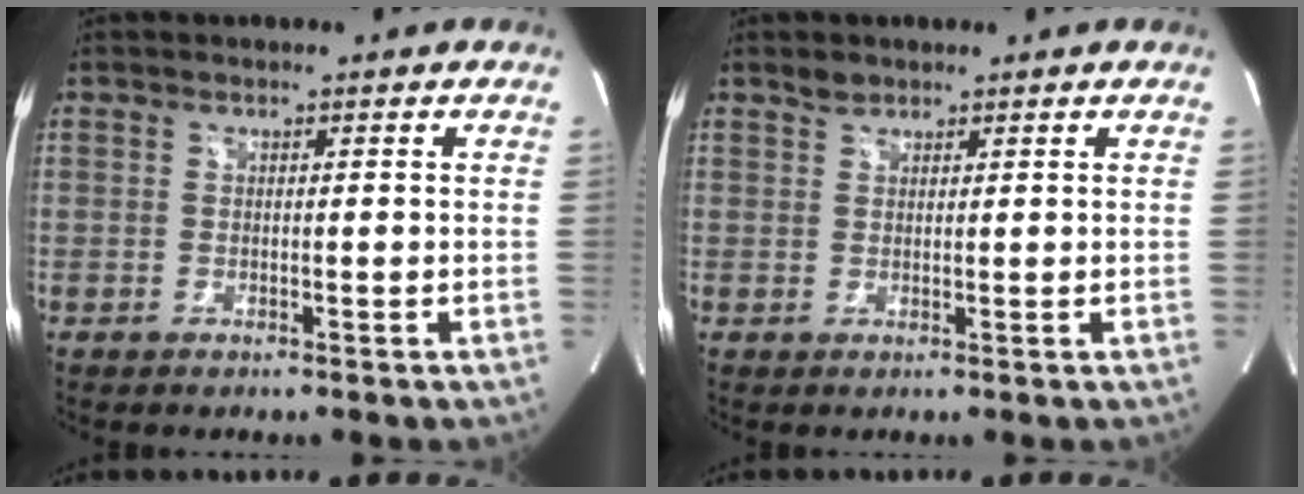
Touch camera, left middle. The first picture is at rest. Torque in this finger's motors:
{"motor_torque": [0.20, 0.05, -0.09, 0.00]}